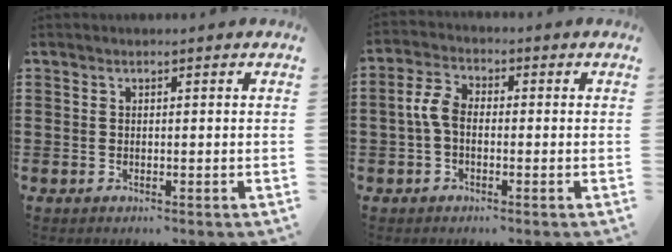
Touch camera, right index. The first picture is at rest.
{"total": 4.3, "force": [-0.9, 2.6, 3.4], "torque": [-0.094, -0.004, -0.025]}